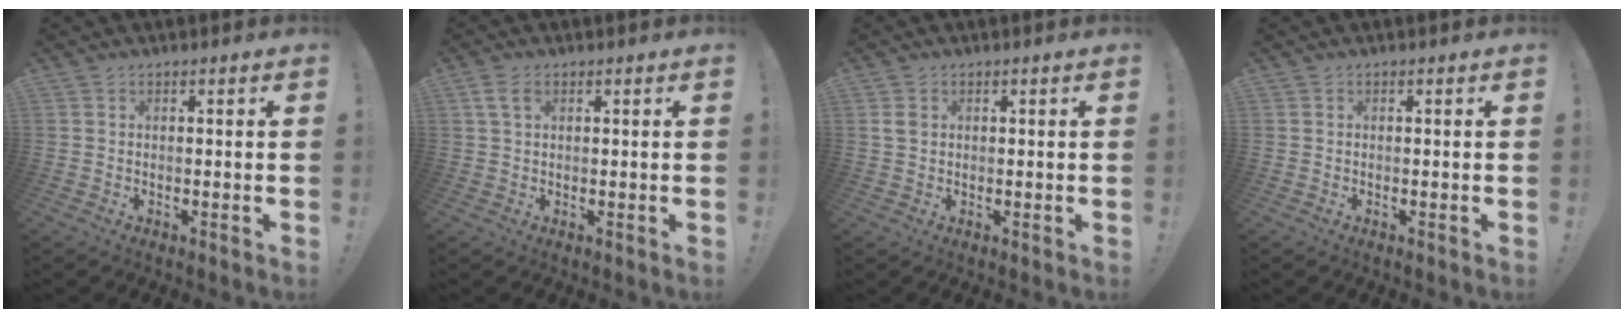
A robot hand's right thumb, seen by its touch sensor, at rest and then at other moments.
{"total": 3.9, "force": [1.7, 2.0, 2.9], "torque": [-0.055, 0.003, 0.032]}
{"total": 2.1, "force": [0.7, 1.6, 1.2], "torque": [-0.020, 0.003, 0.012]}
{"total": 0.0}